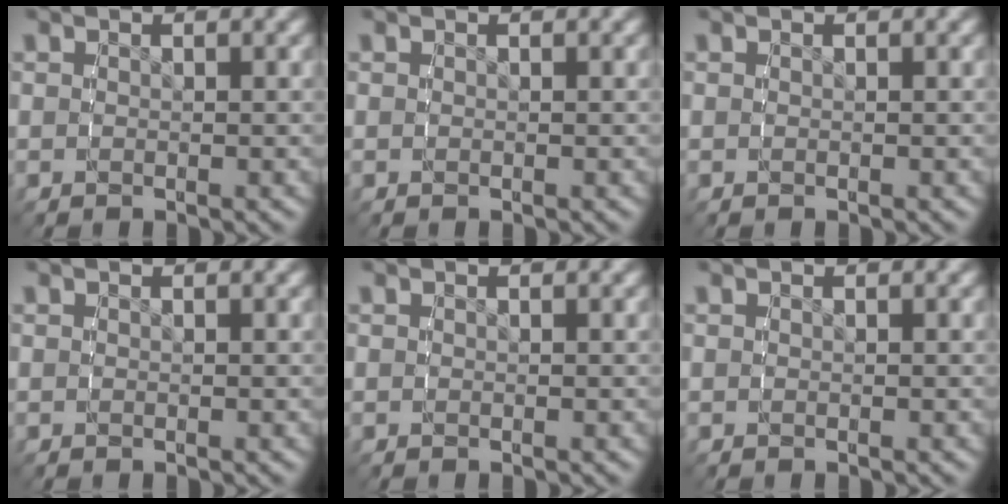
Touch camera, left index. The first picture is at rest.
{"total": 0.0}
{"total": 0.0}
{"total": 0.0}
{"total": 0.0}
{"total": 0.0}